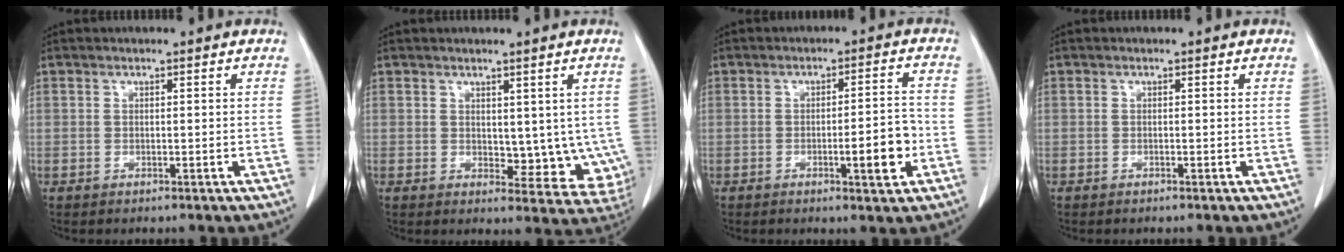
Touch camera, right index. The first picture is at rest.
{"total": 7.4, "force": [1.1, 4.3, 5.9], "torque": [-0.049, -0.013, 0.022]}
{"total": 6.1, "force": [-1.9, 0.9, 5.7], "torque": [-0.076, 0.004, -0.023]}
{"total": 0.0}